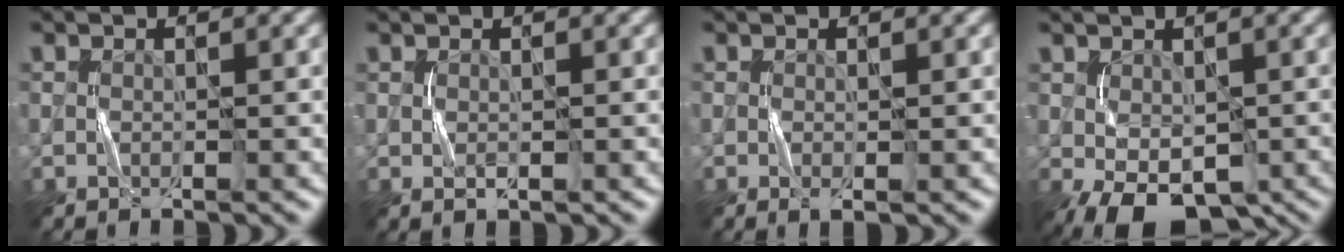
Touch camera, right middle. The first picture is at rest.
{"total": 0.7, "force": [0.0, 0.3, 0.6], "torque": [-0.012, -0.001, 0.003]}
{"total": 0.7, "force": [-0.1, 0.1, 0.7], "torque": [-0.012, -0.003, -0.002]}
{"total": 6.9, "force": [-3.1, 3.7, 4.9], "torque": [-0.092, -0.010, -0.044]}